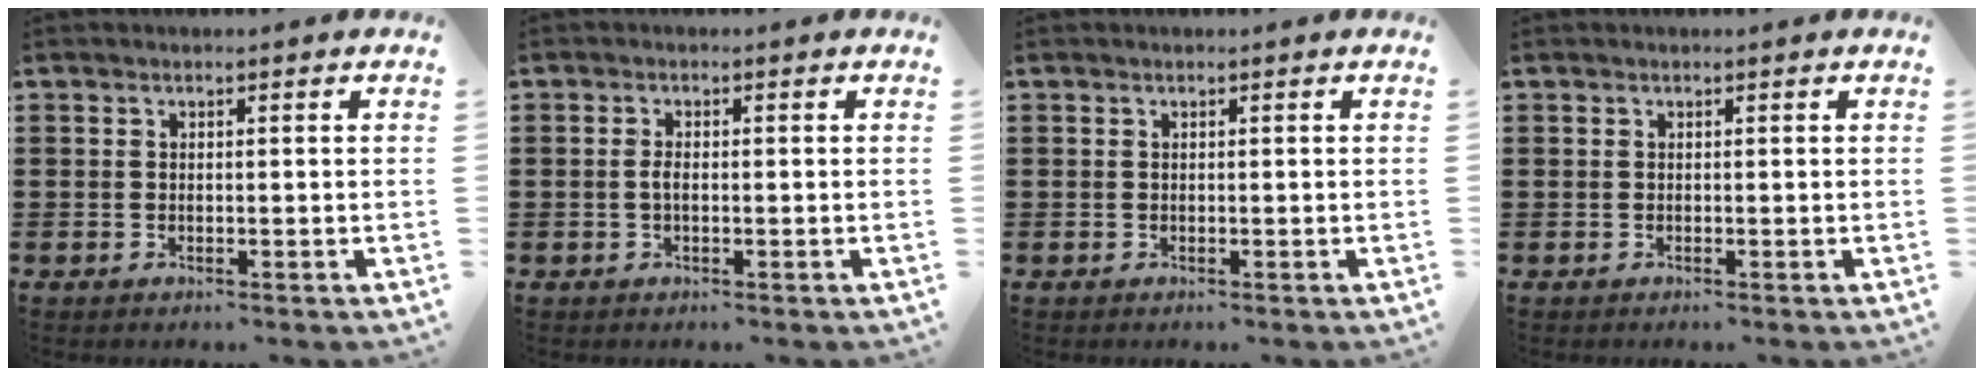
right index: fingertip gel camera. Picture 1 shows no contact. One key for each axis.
{"total": 1.5, "fx": -0.3, "fy": 0.6, "fz": 1.4, "tx": -0.034, "ty": -0.002, "tz": -0.008}
{"total": 0.0}
{"total": 0.0}